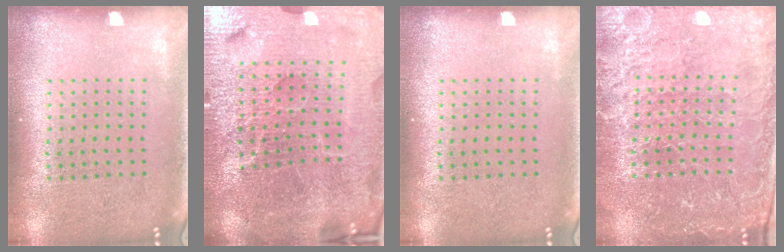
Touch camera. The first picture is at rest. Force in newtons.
{"total": 6.6, "press": 5.8, "slide": 3.2}
{"total": 0.0}
{"total": 3.7, "press": 3.6, "slide": 1.0}